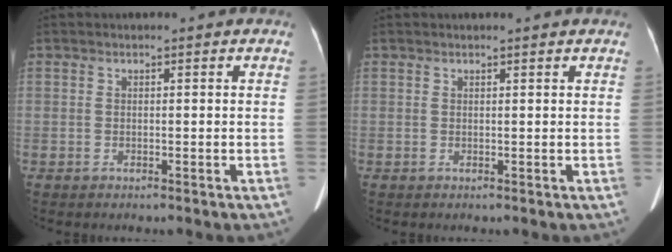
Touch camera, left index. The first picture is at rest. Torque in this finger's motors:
{"motor_torque": [-0.19, -0.09, -0.05, -0.01]}